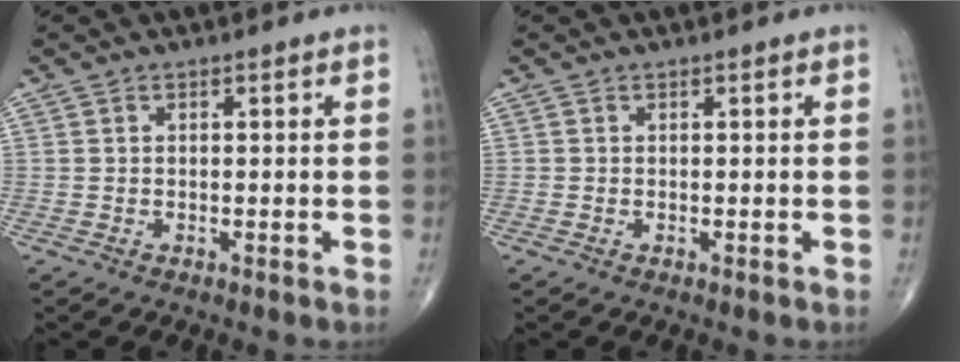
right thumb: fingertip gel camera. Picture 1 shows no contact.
{"total": 0.0}